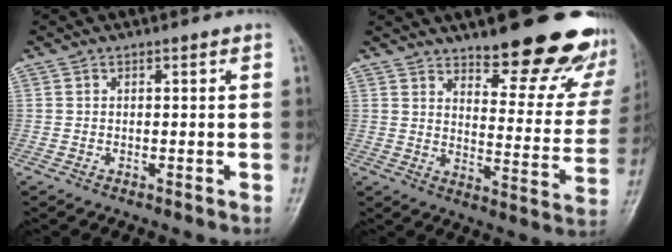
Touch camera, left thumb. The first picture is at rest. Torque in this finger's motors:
{"motor_torque": [1.56, 1.25, 1.42, -1.35, 0.06]}